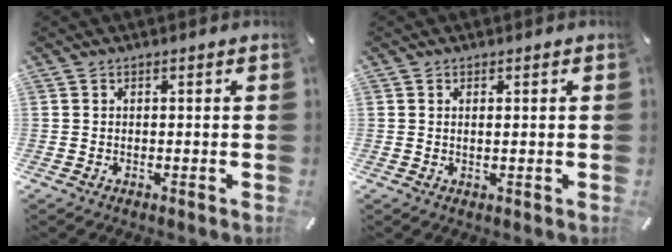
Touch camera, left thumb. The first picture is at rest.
{"total": 0.7, "force": [0.4, 0.0, 0.6], "torque": [-0.013, 0.000, 0.006]}